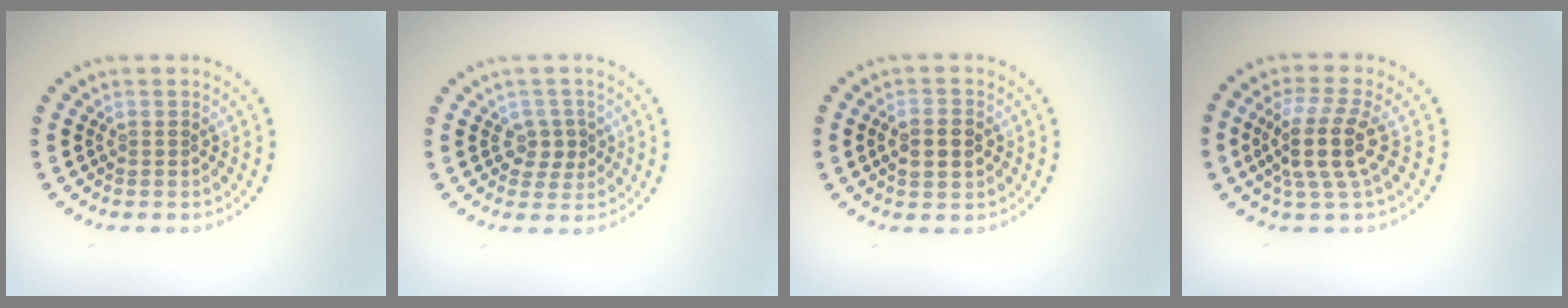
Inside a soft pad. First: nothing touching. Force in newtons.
{"total": 2.0, "press": 1.8, "slide": 0.9}
{"total": 2.8, "press": 2.8, "slide": 0.2}
{"total": 4.3, "press": 3.5, "slide": 2.5}